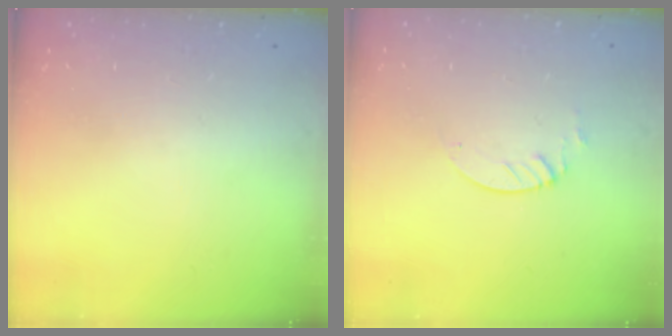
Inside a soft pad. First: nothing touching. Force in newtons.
{"total": 2.1, "press": 2.1, "slide": 0.2}